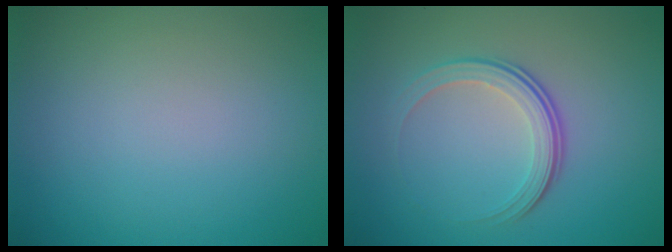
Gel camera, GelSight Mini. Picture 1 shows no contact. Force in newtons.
{"total": 3.6, "press": 2.4, "slide": 2.7}